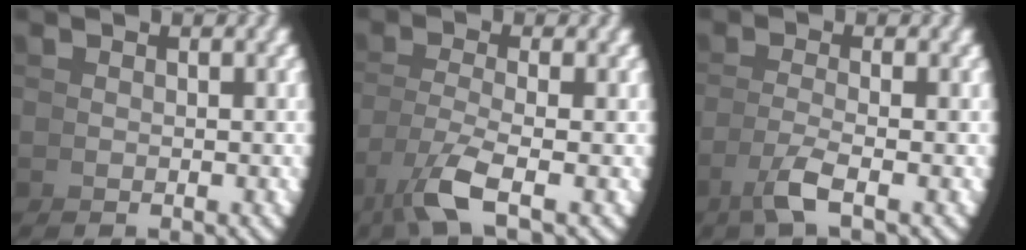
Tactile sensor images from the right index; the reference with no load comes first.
{"total": 3.7, "force": [-1.1, 0.6, 3.5], "torque": [-0.075, -0.020, -0.005]}
{"total": 2.6, "force": [-1.1, -0.7, 2.3], "torque": [-0.042, -0.007, -0.011]}